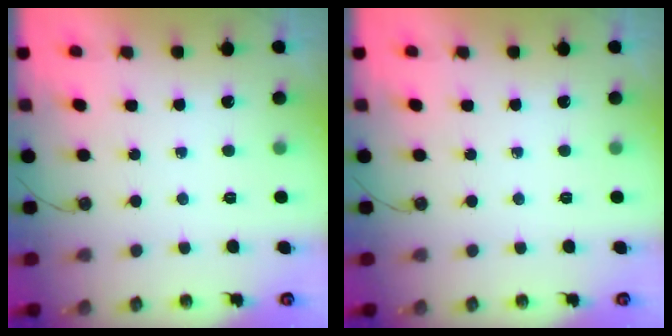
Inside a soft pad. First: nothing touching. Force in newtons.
{"total": 0.0}